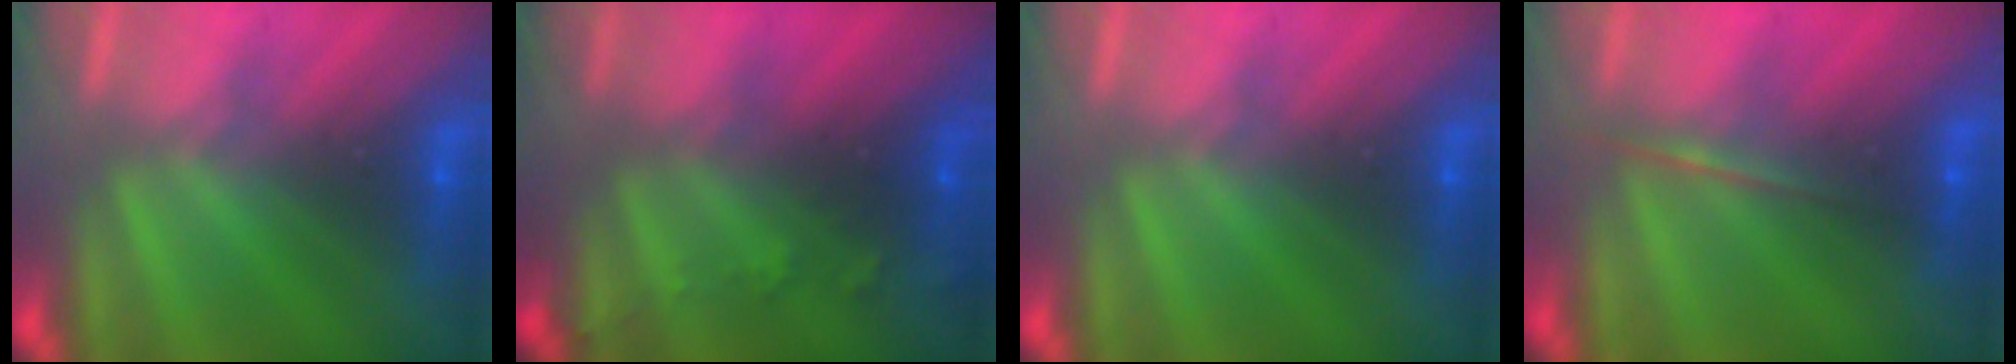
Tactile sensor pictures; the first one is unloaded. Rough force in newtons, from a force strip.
{"total": 5.8}
{"total": 0.0}
{"total": 1.6}